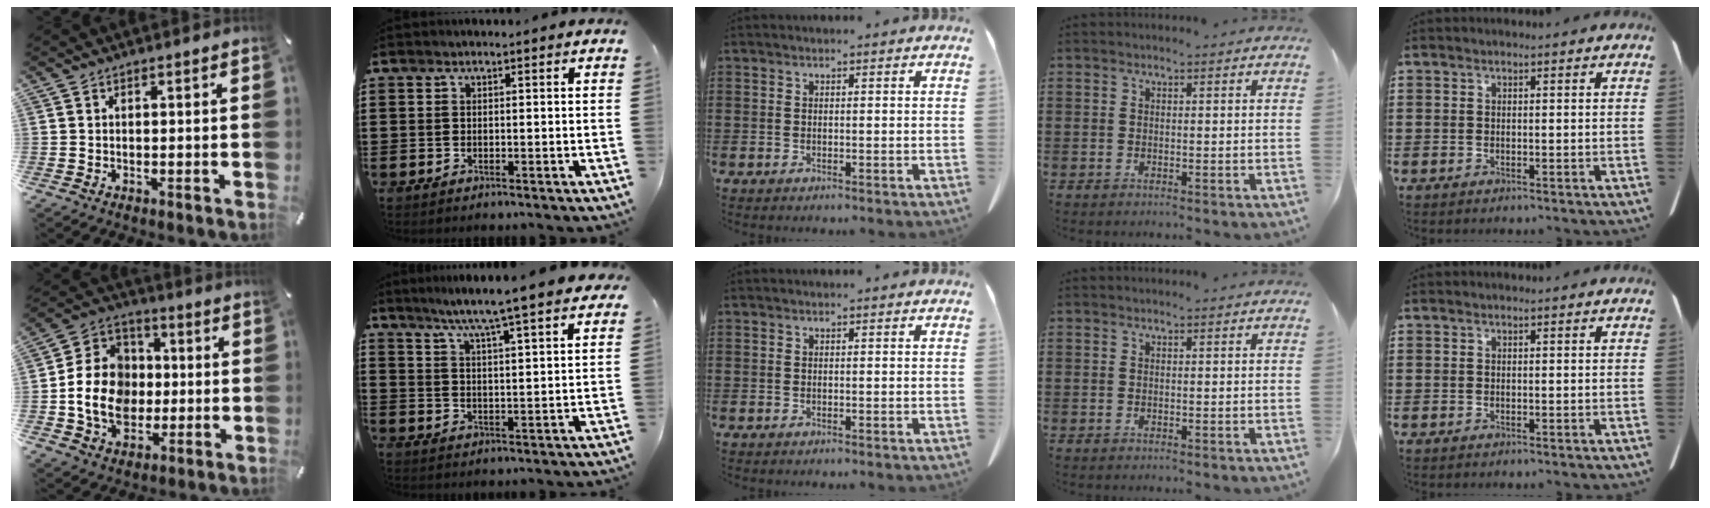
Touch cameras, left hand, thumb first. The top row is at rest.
{"thumb": {"total": 14.5, "force": [-1.7, 12.2, 7.8], "torque": [-0.179, 0.019, -0.026]}, "index": {"total": 6.0, "force": [5.3, -1.3, 2.5], "torque": [-0.071, -0.038, 0.086]}}